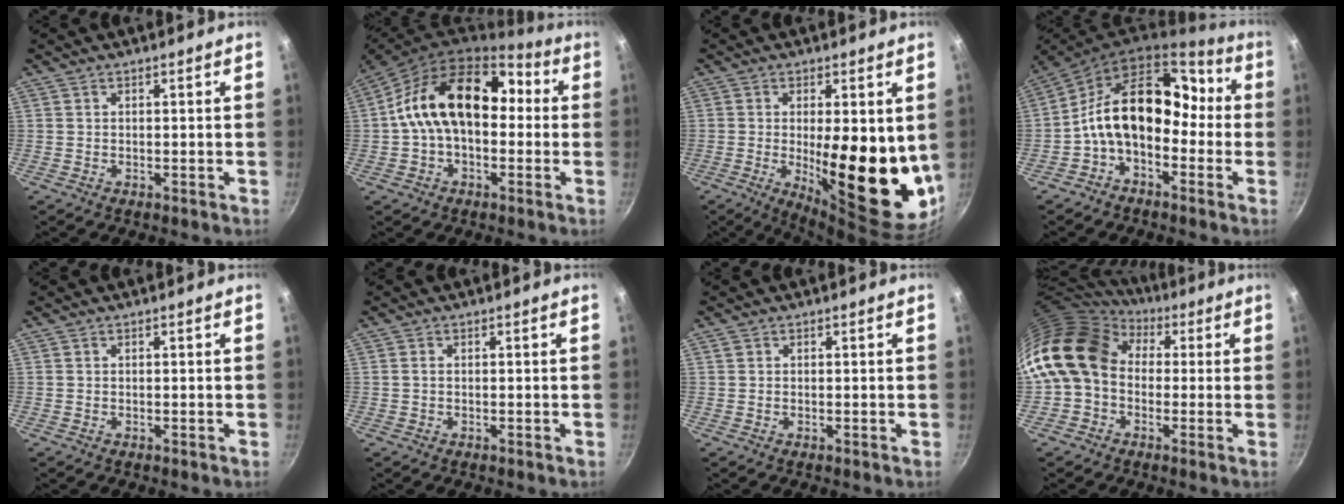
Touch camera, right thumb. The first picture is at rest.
{"total": 17.4, "force": [0.8, 11.5, 13.0], "torque": [-0.182, 0.051, -0.006]}
{"total": 18.8, "force": [-0.4, 6.3, 17.7], "torque": [-0.226, -0.032, 0.006]}
{"total": 15.9, "force": [-2.2, 10.9, 11.4], "torque": [-0.154, 0.064, -0.062]}
{"total": 0.0}
{"total": 0.8, "force": [0.1, 0.4, 0.6], "torque": [-0.012, 0.002, 0.000]}
{"total": 0.5, "force": [0.1, 0.4, 0.3], "torque": [-0.004, 0.002, 0.000]}
{"total": 14.6, "force": [1.6, 11.5, 8.8], "torque": [-0.145, 0.026, 0.008]}